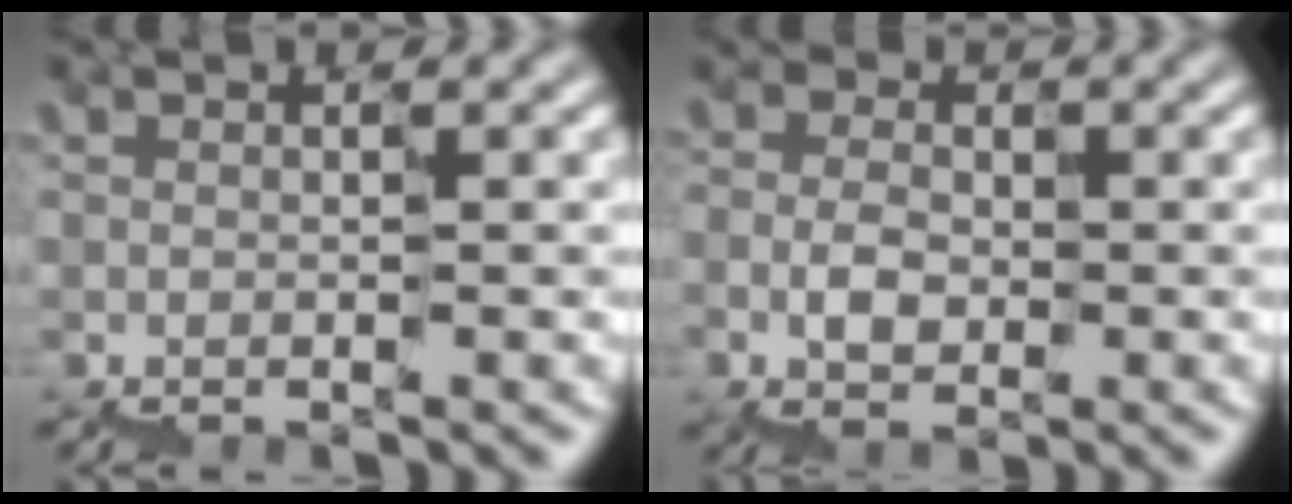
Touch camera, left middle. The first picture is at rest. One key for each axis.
{"total": 1.3, "fx": -0.3, "fy": 1.2, "fz": 0.4, "tx": -0.012, "ty": 0.015, "tz": 0.000}